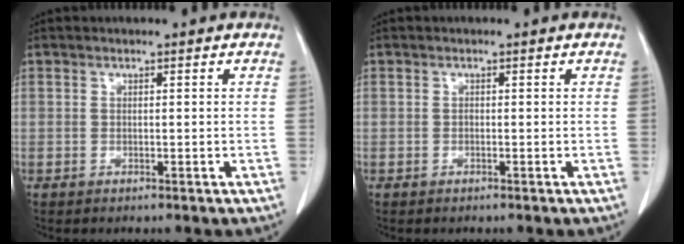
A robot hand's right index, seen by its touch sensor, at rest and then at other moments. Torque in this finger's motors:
{"motor_torque": [0.13, -0.13, 0.03, 0.02]}